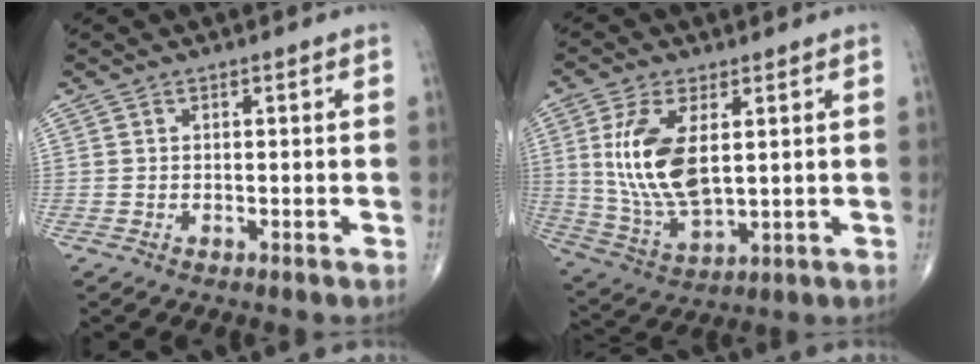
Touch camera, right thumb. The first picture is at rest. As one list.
[{"total": 13.7, "force": [2.8, 6.6, 11.7], "torque": [-0.238, -0.017, 0.067]}]